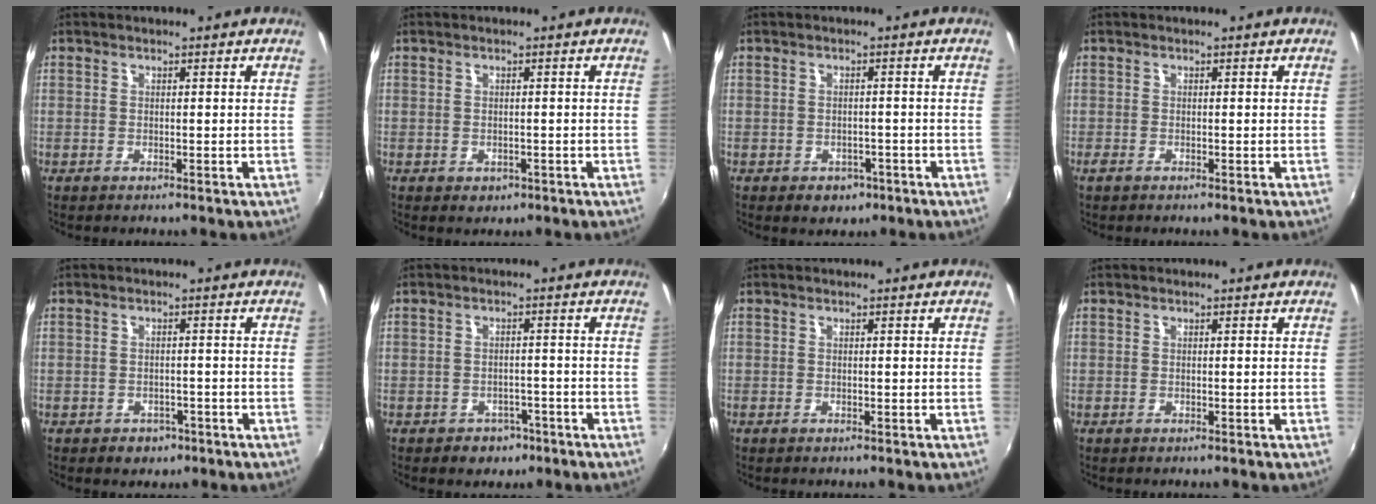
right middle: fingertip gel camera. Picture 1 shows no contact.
{"total": 1.6, "force": [-0.6, 1.4, 0.7], "torque": [-0.014, -0.005, -0.005]}
{"total": 4.1, "force": [-2.2, 3.0, 1.6], "torque": [-0.038, -0.006, -0.022]}
{"total": 0.8, "force": [-0.6, 0.4, 0.5], "torque": [-0.011, -0.003, -0.012]}
{"total": 3.3, "force": [-1.9, 2.5, 1.1], "torque": [-0.028, -0.004, -0.020]}
{"total": 4.6, "force": [-2.8, 3.4, 1.2], "torque": [-0.036, 0.001, -0.030]}
{"total": 0.0}
{"total": 0.0}